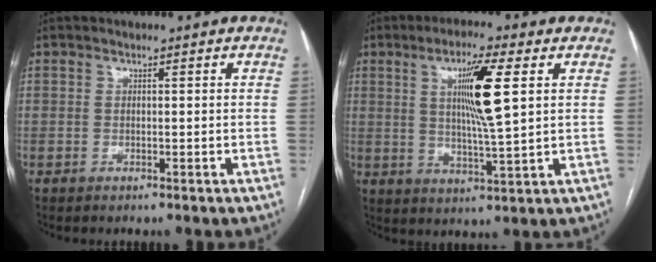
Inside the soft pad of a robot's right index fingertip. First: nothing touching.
{"total": 9.9, "force": [2.9, 0.1, 9.5], "torque": [-0.169, -0.003, 0.049]}